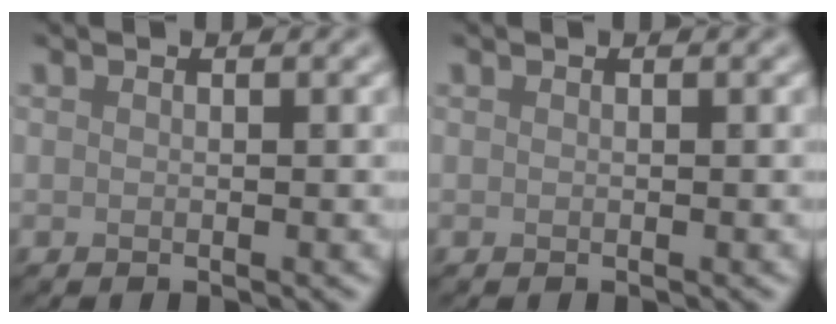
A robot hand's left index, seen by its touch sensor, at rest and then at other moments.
{"total": 0.0}